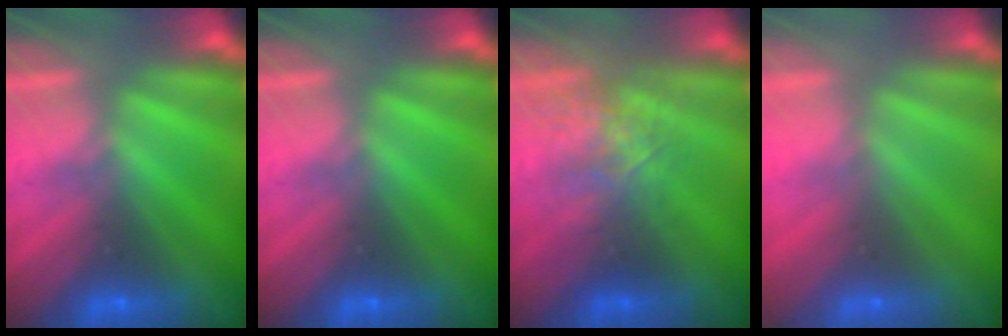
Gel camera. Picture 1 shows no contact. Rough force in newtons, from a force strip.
{"total": 0.0}
{"total": 2.6}
{"total": 2.9}